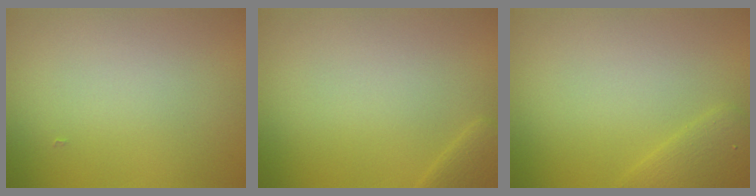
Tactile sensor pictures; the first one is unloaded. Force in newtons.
{"total": 1.4, "press": 1.4, "slide": 0.1}
{"total": 1.9, "press": 1.9, "slide": 0.1}